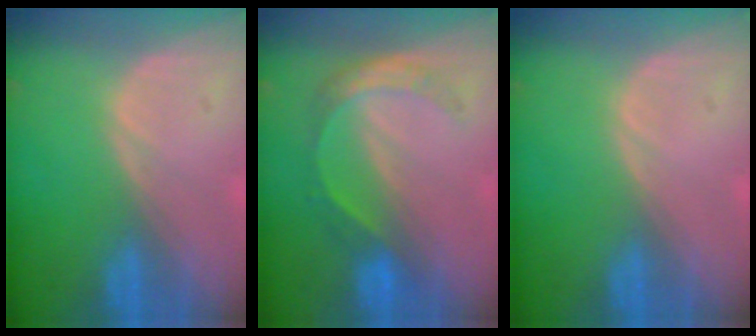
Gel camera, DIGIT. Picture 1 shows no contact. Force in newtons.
{"total": 5.7, "press": 4.8, "slide": 3.0}
{"total": 0.0}